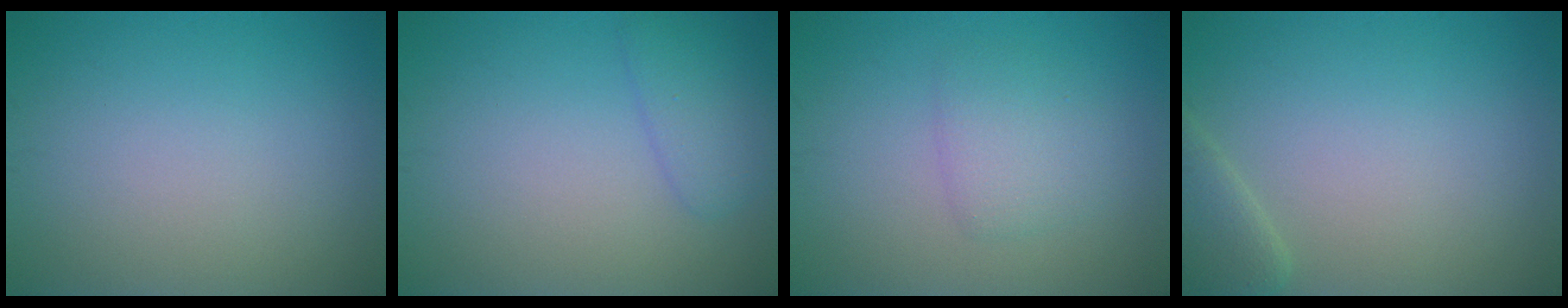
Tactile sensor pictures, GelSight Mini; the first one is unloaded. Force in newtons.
{"total": 2.2, "press": 2.2, "slide": 0.1}
{"total": 2.4, "press": 2.4, "slide": 0.1}
{"total": 2.5, "press": 2.5, "slide": 0.1}